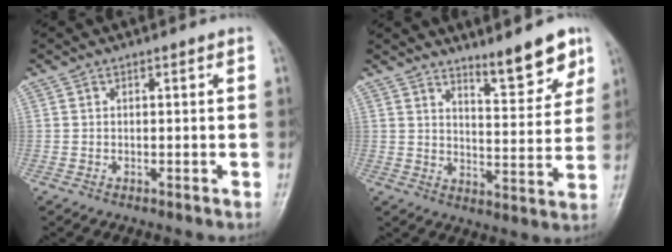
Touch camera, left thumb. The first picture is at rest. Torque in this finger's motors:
{"motor_torque": [0.45, 0.30, 0.11, -0.44, 0.10]}